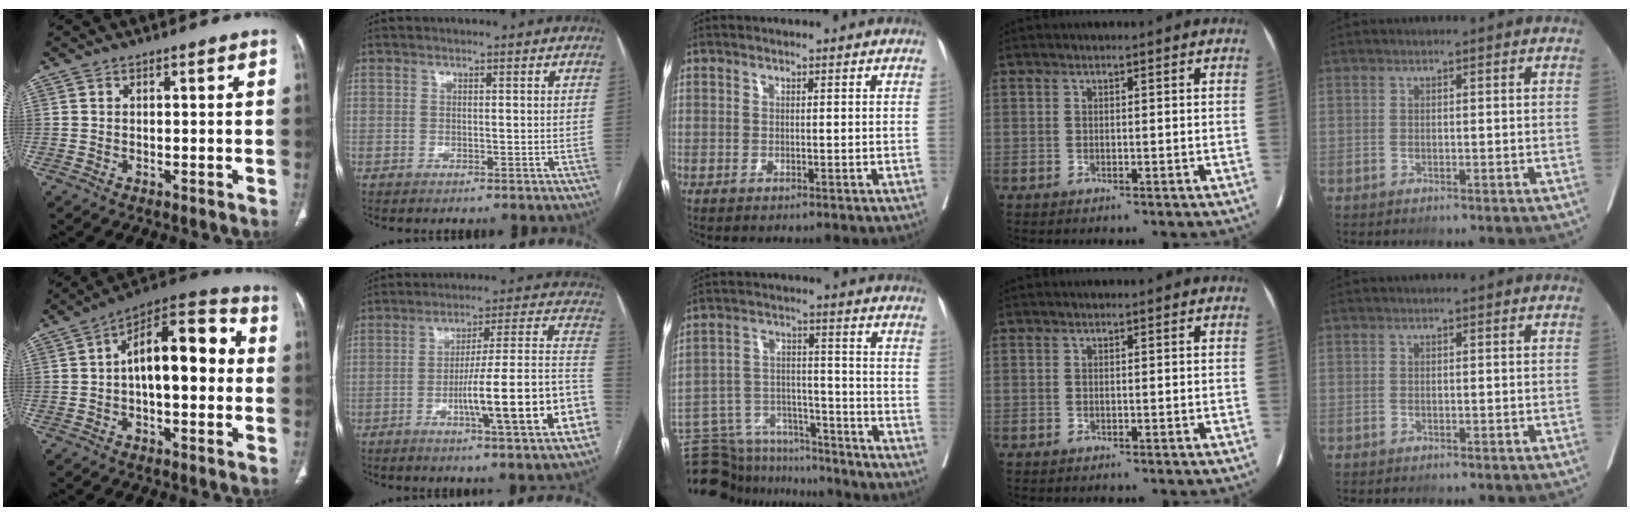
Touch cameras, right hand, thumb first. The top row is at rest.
{"thumb": {"total": 16.3, "force": [1.1, 7.7, 14.4], "torque": [-0.197, 0.046, 0.007]}, "index": {"total": 18.9, "force": [-6.9, 0.3, 17.6], "torque": [-0.204, 0.015, -0.098]}, "middle": {"total": 17.8, "force": [-16.7, 4.1, 4.3], "torque": [-0.099, 0.017, -0.257]}}